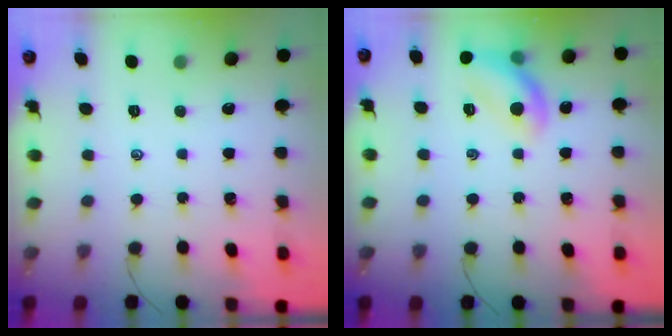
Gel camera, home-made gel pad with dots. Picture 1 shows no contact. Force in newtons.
{"total": 12.5, "press": 12.4, "slide": 1.6}